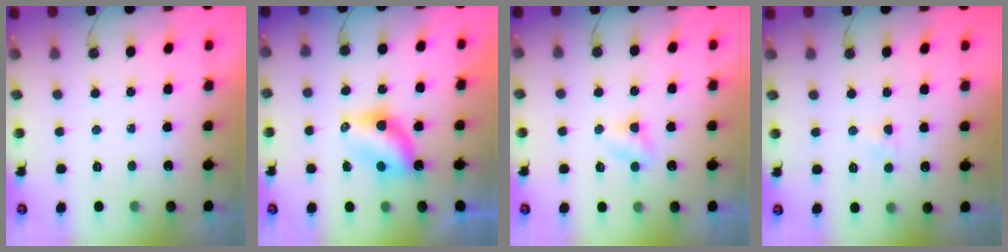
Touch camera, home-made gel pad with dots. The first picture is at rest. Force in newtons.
{"total": 6.8, "press": 6.8, "slide": 0.3}
{"total": 2.7, "press": 2.7, "slide": 0.3}
{"total": 2.9, "press": 2.9, "slide": 0.4}